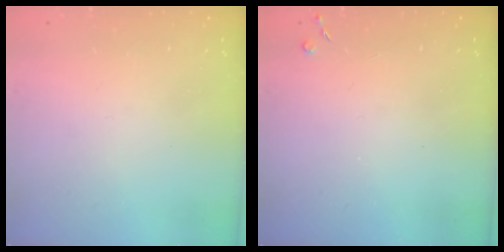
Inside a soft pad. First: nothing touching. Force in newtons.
{"total": 2.8, "press": 2.8, "slide": 0.5}